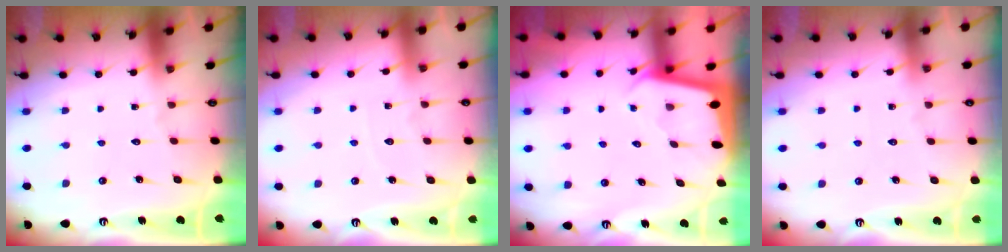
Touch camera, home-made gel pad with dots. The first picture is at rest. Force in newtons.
{"total": 4.3, "press": 4.3, "slide": 0.6}
{"total": 1.9, "press": 1.9, "slide": 0.1}
{"total": 2.4, "press": 2.4, "slide": 0.4}